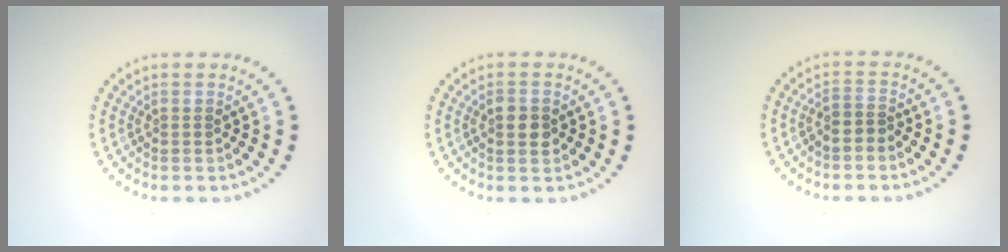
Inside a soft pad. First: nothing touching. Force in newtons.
{"total": 1.7, "press": 1.7, "slide": 0.2}
{"total": 1.2, "press": 0.9, "slide": 0.8}